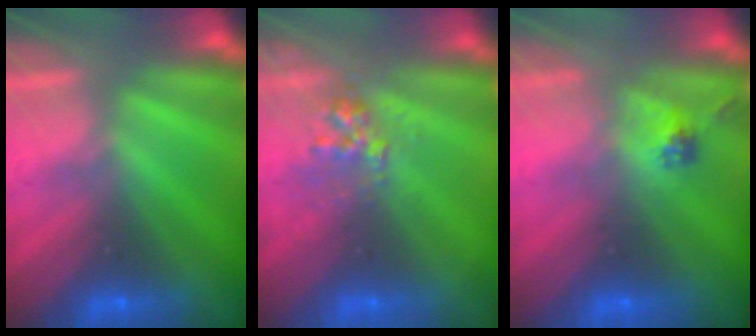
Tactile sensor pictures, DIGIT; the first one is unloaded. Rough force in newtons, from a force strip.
{"total": 2.7}
{"total": 2.3}